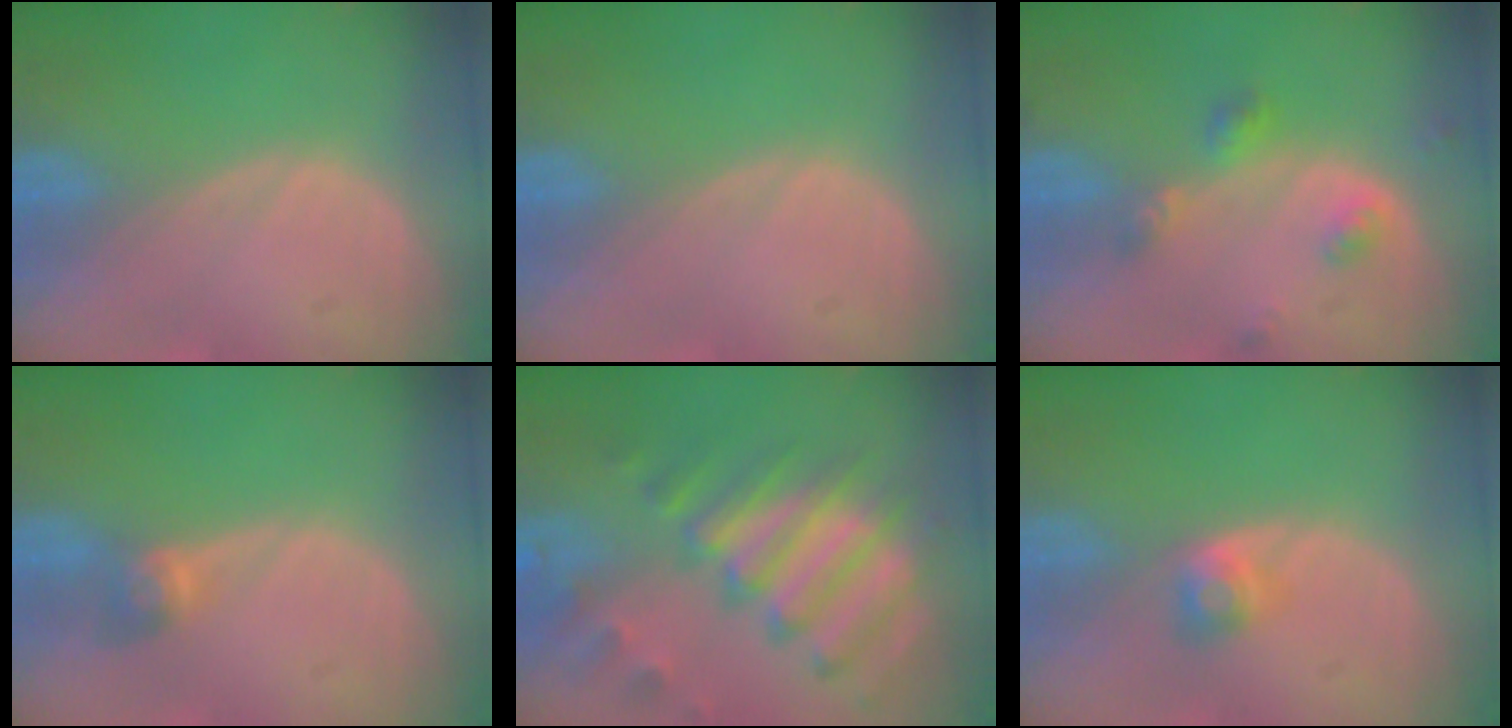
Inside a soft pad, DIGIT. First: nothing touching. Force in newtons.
{"total": 0.0}
{"total": 4.7, "press": 4.2, "slide": 2.1}
{"total": 2.7, "press": 2.5, "slide": 0.9}
{"total": 11.8, "press": 10.2, "slide": 5.9}
{"total": 2.7, "press": 2.4, "slide": 1.1}